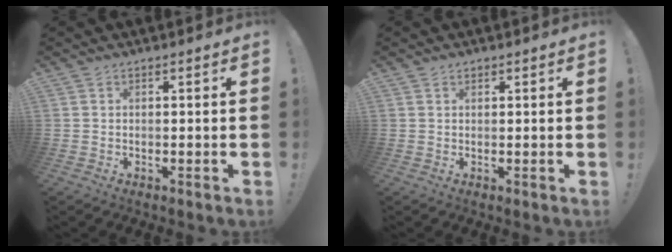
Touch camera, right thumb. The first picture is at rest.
{"total": 0.8, "force": [0.6, 0.4, 0.2], "torque": [0.004, -0.004, 0.011]}